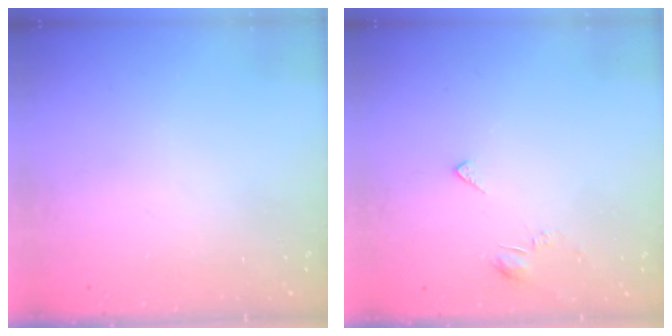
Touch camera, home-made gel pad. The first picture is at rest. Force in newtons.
{"total": 1.9, "press": 1.9, "slide": 0.4}